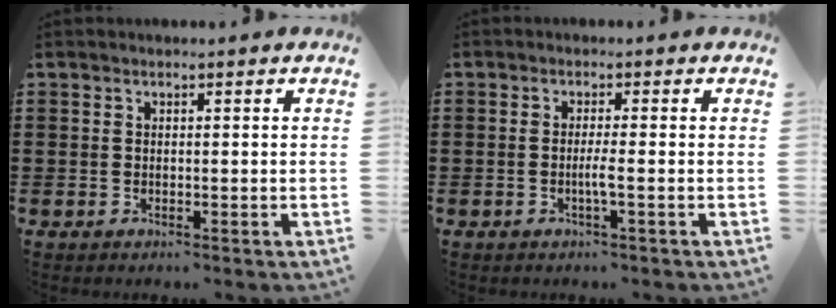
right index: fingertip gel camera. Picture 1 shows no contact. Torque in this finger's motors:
{"motor_torque": [0.09, 0.06, 0.05, 0.03]}